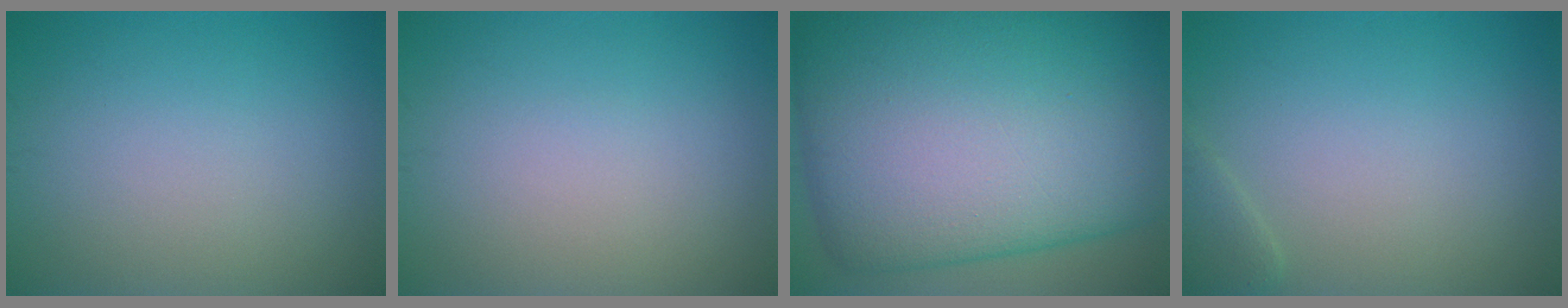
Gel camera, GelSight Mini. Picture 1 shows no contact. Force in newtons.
{"total": 0.0}
{"total": 21.9, "press": 21.8, "slide": 0.9}
{"total": 1.3, "press": 1.3, "slide": 0.0}